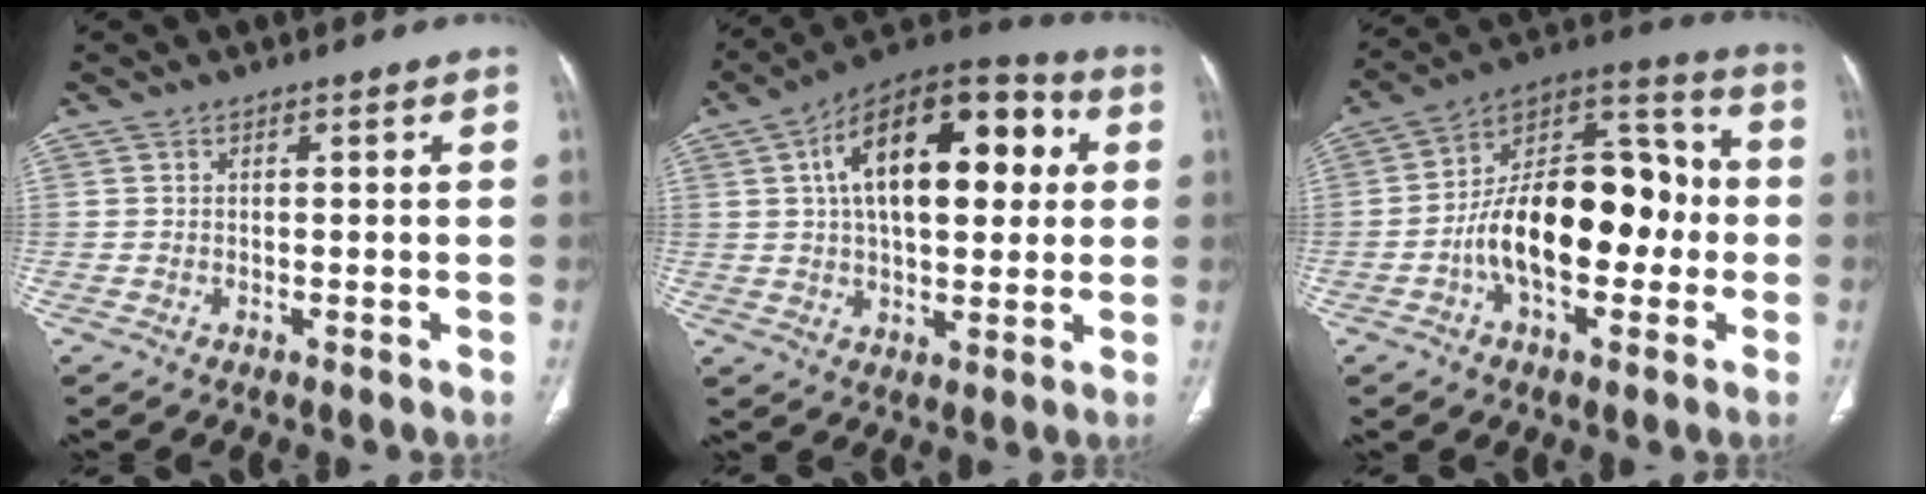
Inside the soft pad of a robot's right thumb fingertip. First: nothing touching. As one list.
[{"total": 22.2, "force": [4.9, 11.5, 18.4], "torque": [-0.257, 0.022, 0.065]}, {"total": 20.8, "force": [-2.9, 11.6, 17.0], "torque": [-0.250, 0.048, -0.051]}]